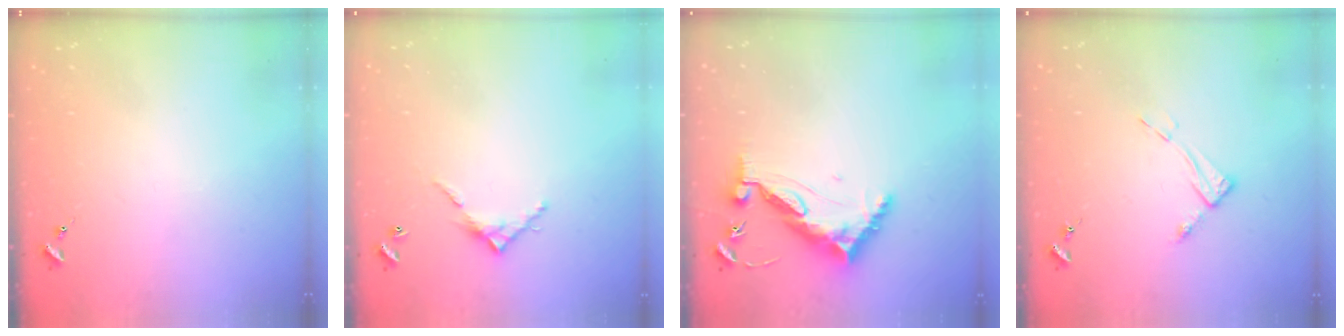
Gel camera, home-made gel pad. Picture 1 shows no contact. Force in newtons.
{"total": 6.3, "press": 6.3, "slide": 0.5}
{"total": 10.3, "press": 10.2, "slide": 1.0}
{"total": 6.5, "press": 6.5, "slide": 0.5}